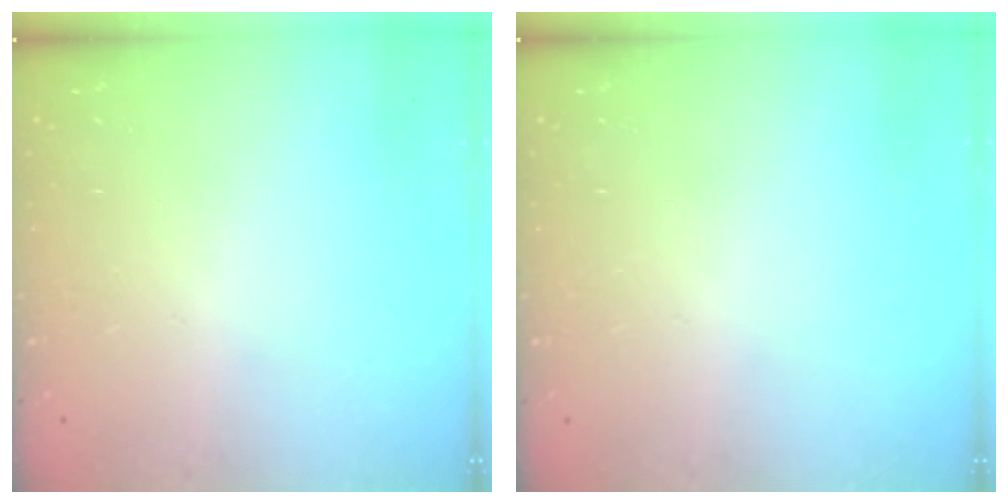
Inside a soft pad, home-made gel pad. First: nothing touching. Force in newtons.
{"total": 0.0}